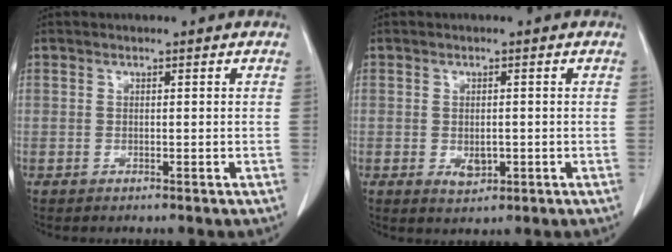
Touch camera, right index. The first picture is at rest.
{"total": 2.6, "force": [-0.6, 1.6, 2.0], "torque": [-0.030, -0.001, 0.001]}